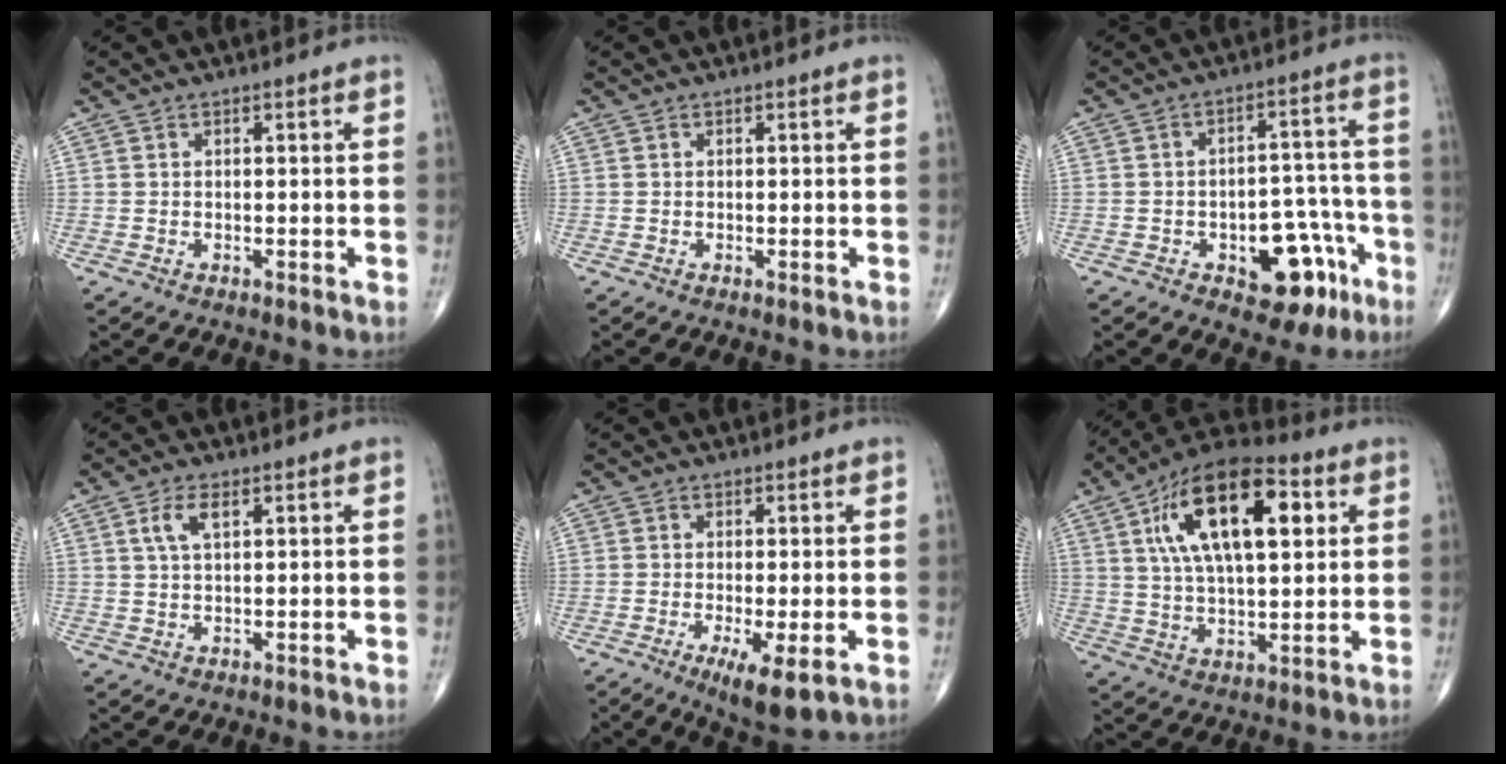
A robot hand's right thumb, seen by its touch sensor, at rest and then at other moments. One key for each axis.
{"total": 0.0}
{"total": 12.5, "fx": -5.8, "fy": 6.9, "fz": 8.7, "tx": -0.070, "ty": 0.052, "tz": -0.069}
{"total": 4.0, "fx": 1.6, "fy": 1.7, "fz": 3.2, "tx": -0.065, "ty": 0.005, "tz": 0.033}
{"total": 6.7, "fx": -2.3, "fy": 1.5, "fz": 6.1, "tx": -0.106, "ty": -0.019, "tz": -0.036}
{"total": 20.5, "fx": 6.3, "fy": 9.2, "fz": 17.2, "tx": -0.276, "ty": 0.005, "tz": 0.099}